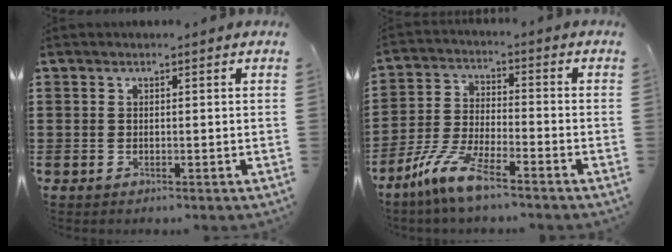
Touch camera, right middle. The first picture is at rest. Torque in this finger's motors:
{"motor_torque": [2.14, 0.00, 0.56, 0.21]}